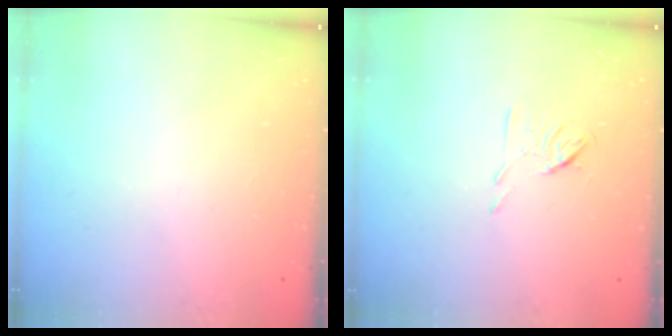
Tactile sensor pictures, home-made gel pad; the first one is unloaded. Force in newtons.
{"total": 5.8, "press": 5.7, "slide": 1.2}